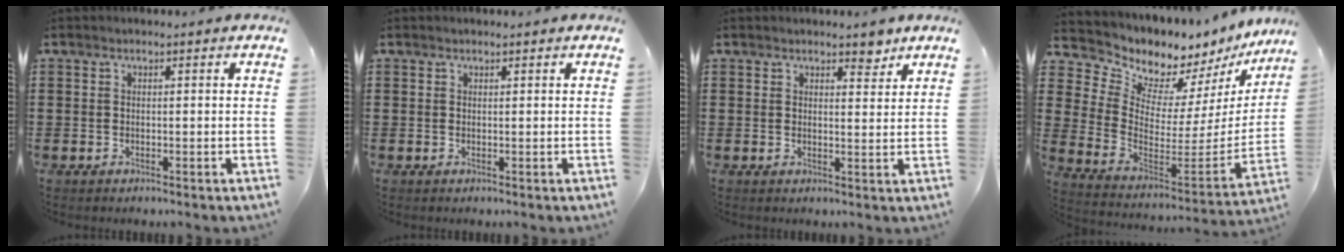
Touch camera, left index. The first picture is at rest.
{"total": 0.0}
{"total": 3.4, "force": [2.9, 1.2, 1.4], "torque": [-0.017, -0.005, 0.051]}
{"total": 6.2, "force": [5.8, 2.1, -0.6], "torque": [-0.037, -0.068, 0.099]}